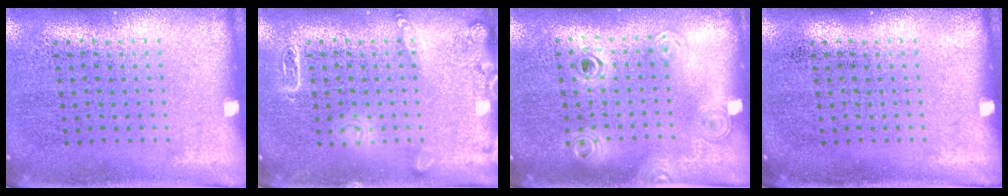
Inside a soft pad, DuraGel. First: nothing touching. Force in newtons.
{"total": 2.3, "press": 2.2, "slide": 0.3}
{"total": 1.2, "press": 1.1, "slide": 0.5}
{"total": 0.0}